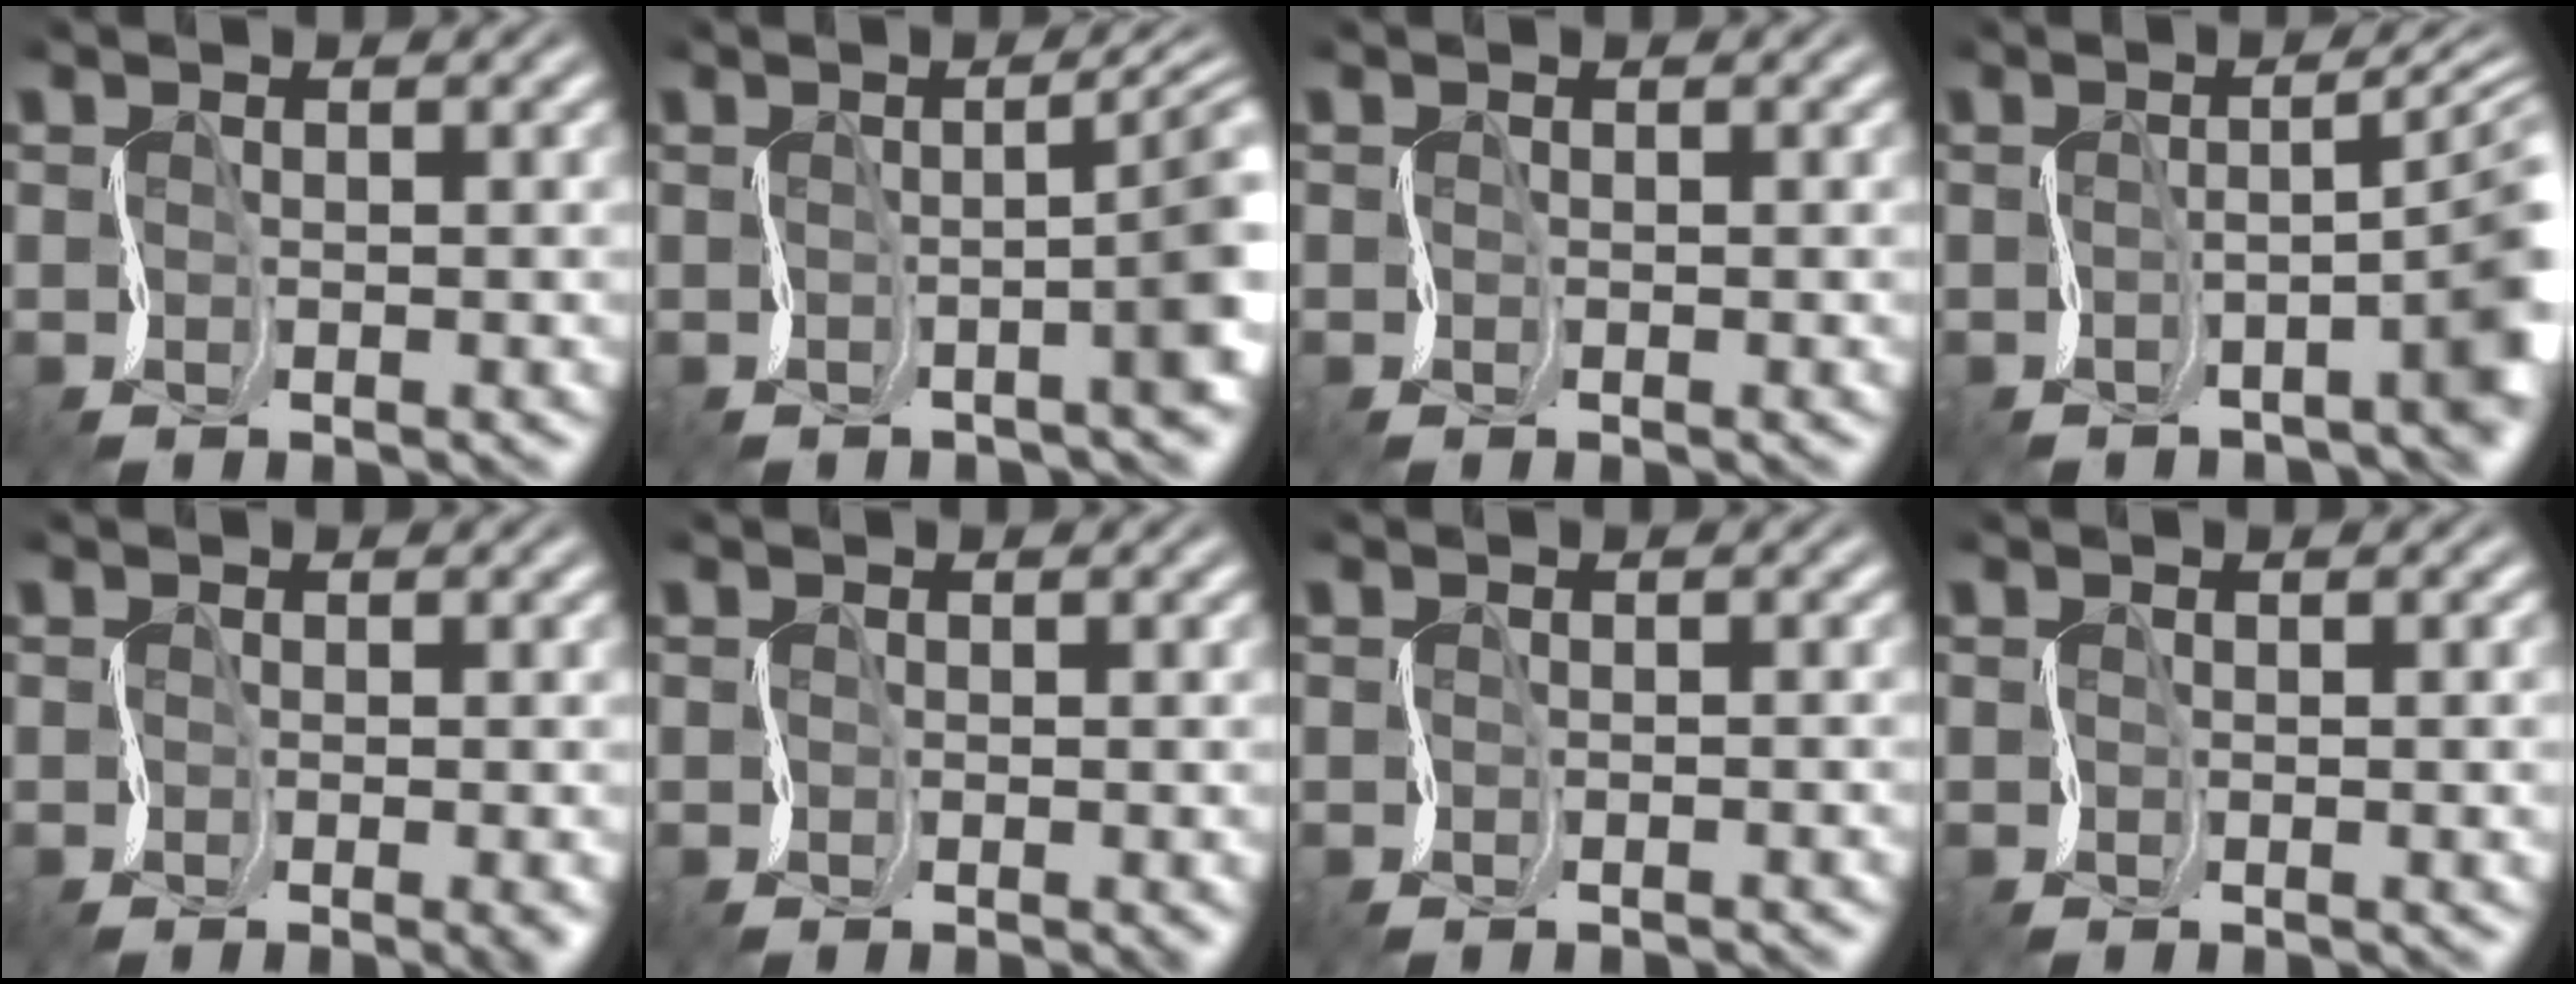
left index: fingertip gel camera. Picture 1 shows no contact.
{"total": 5.6, "force": [-0.8, 1.2, 5.4], "torque": [-0.053, 0.003, -0.010]}
{"total": 0.0}
{"total": 6.1, "force": [-1.6, 1.0, 5.8], "torque": [-0.065, 0.009, -0.022]}
{"total": 3.0, "force": [-1.0, 1.1, 2.6], "torque": [-0.027, -0.005, -0.004]}
{"total": 1.1, "force": [-0.4, 0.3, 0.9], "torque": [-0.013, -0.003, 0.000]}
{"total": 0.8, "force": [-0.8, -0.1, 0.0], "torque": [0.002, 0.007, -0.006]}
{"total": 2.0, "force": [0.2, 1.0, 1.8], "torque": [-0.011, 0.002, -0.001]}